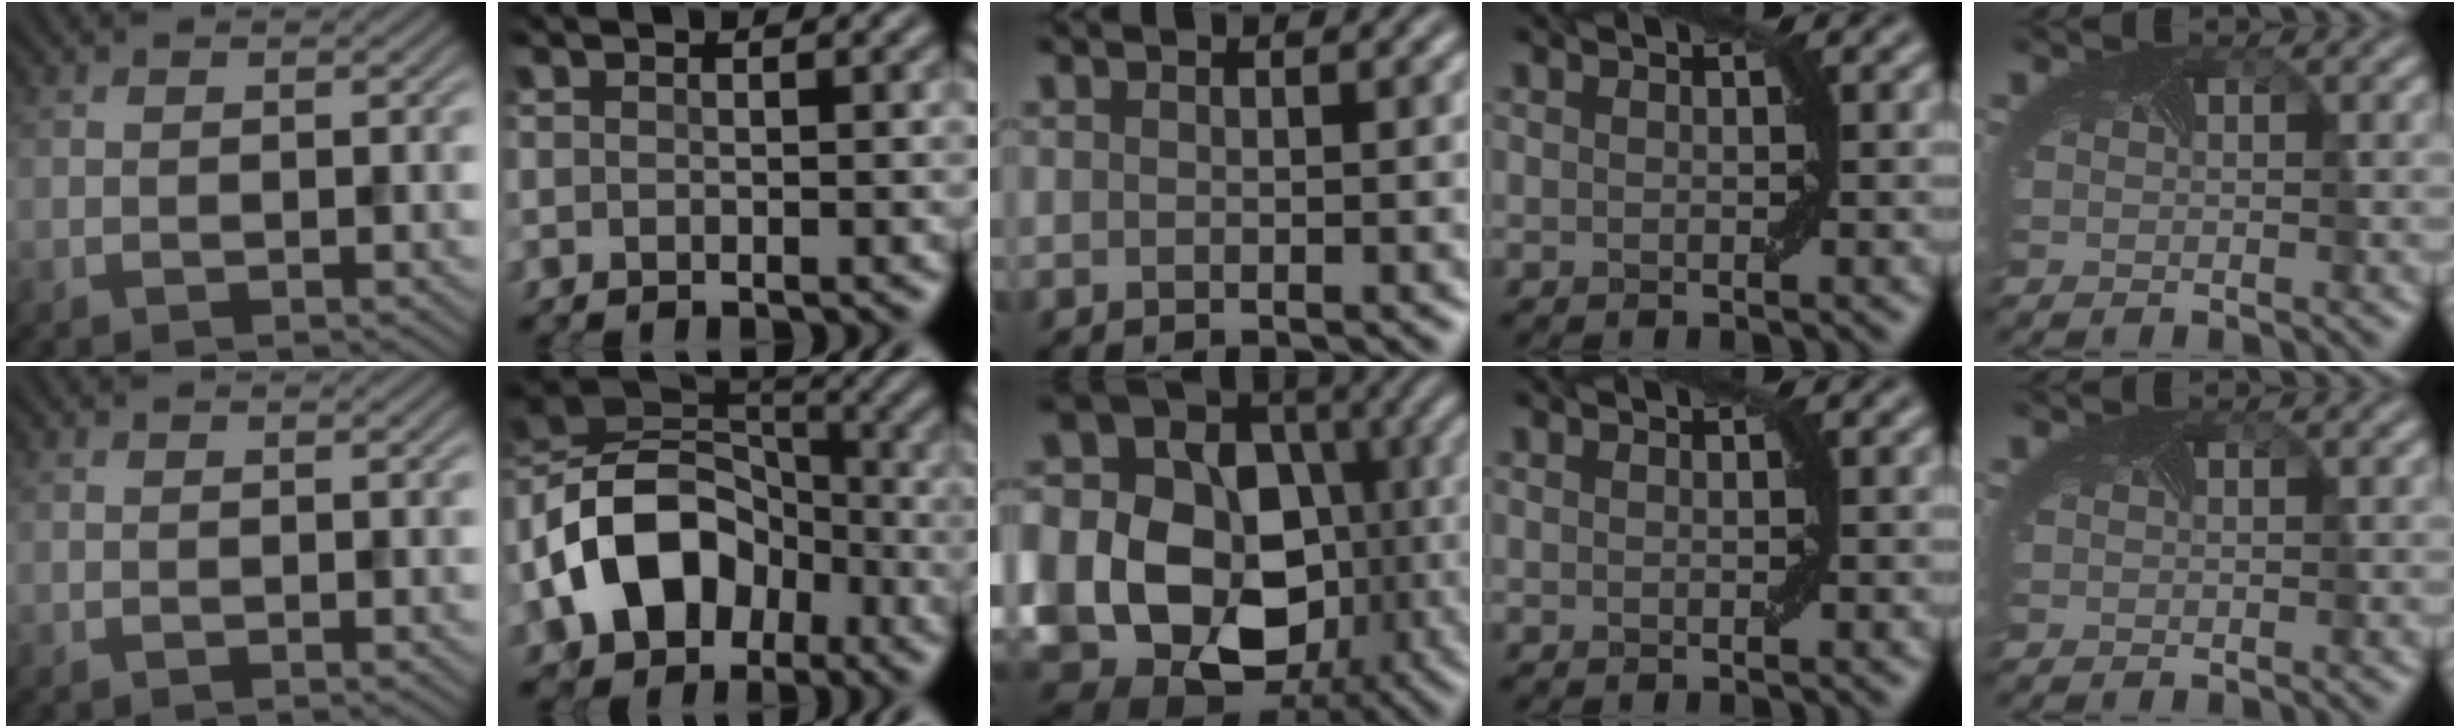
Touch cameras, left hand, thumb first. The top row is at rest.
{"index": {"total": 13.0, "force": [-4.7, 9.4, 7.6], "torque": [-0.172, -0.007, -0.094]}, "middle": {"total": 22.2, "force": [-3.2, 19.4, 10.2], "torque": [-0.209, -0.009, -0.080]}}